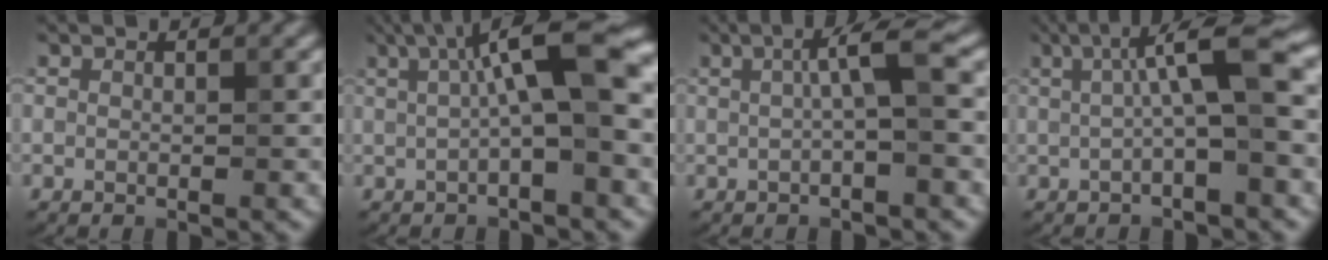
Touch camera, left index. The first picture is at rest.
{"total": 8.3, "force": [1.5, 1.9, 7.9], "torque": [-0.115, 0.018, 0.016]}
{"total": 3.5, "force": [0.3, 0.5, 3.4], "torque": [-0.059, 0.010, 0.001]}
{"total": 6.4, "force": [0.9, 1.2, 6.3], "torque": [-0.100, 0.018, 0.008]}